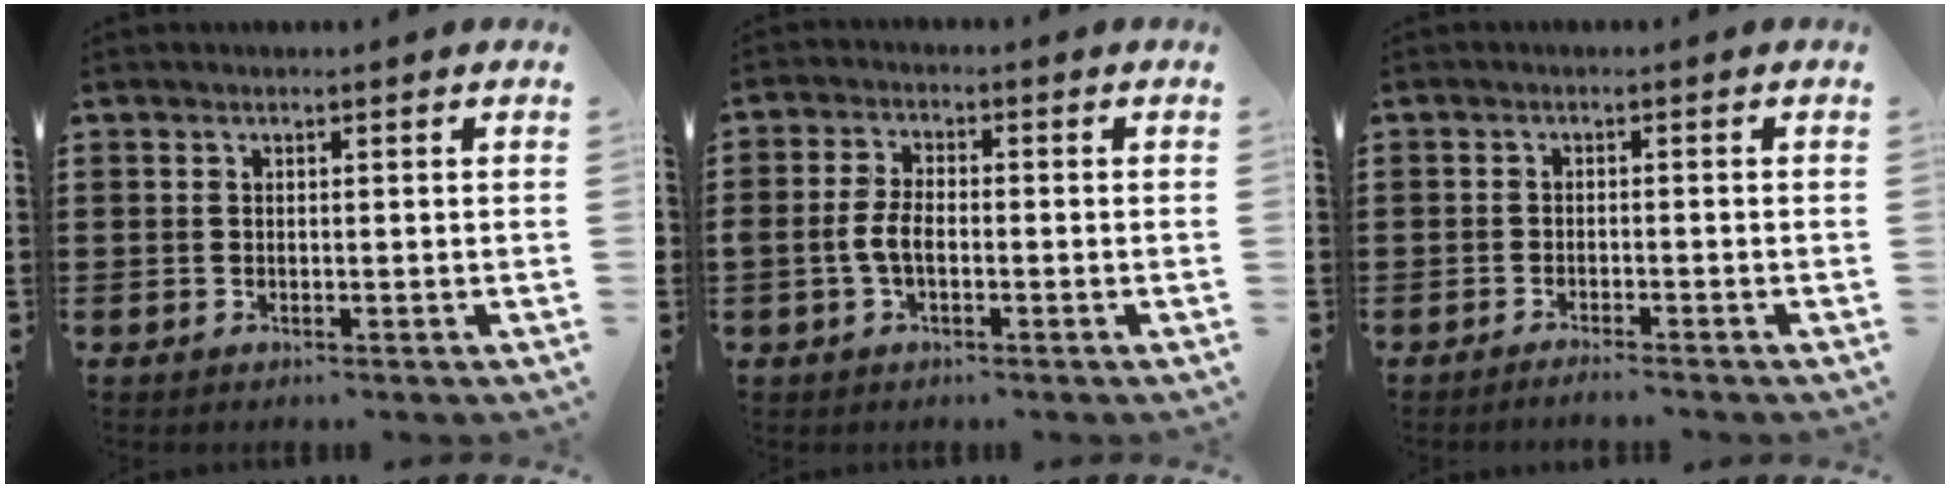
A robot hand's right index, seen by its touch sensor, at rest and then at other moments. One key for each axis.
{"total": 4.1, "fx": -1.2, "fy": 2.0, "fz": 3.3, "tx": -0.088, "ty": -0.004, "tz": -0.030}
{"total": 1.7, "fx": -1.6, "fy": -0.4, "fz": 0.3, "tx": -0.005, "ty": 0.000, "tz": -0.032}